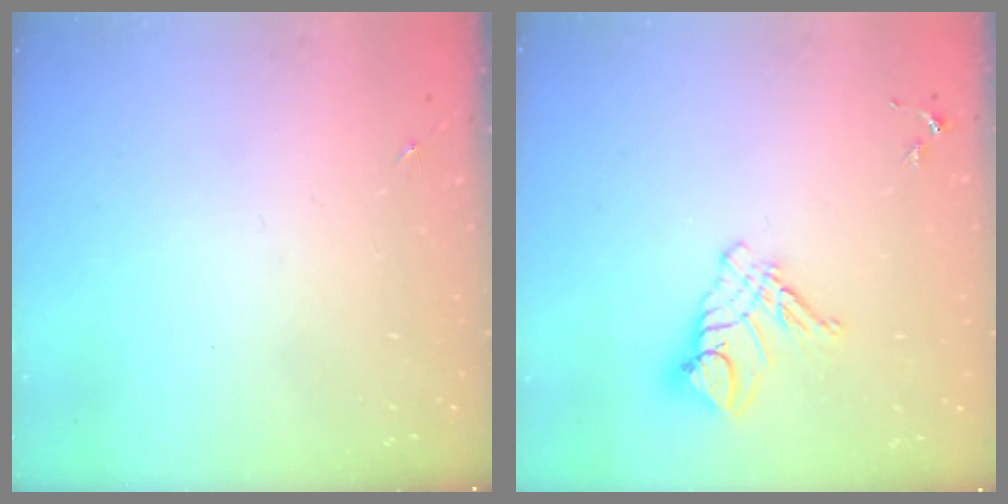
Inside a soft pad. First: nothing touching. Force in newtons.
{"total": 10.7, "press": 10.6, "slide": 1.1}